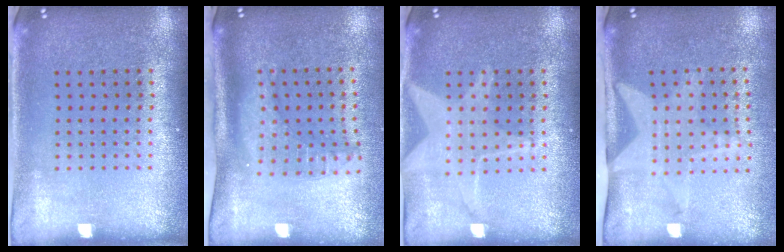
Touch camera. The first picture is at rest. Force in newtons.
{"total": 2.1, "press": 1.6, "slide": 1.5}
{"total": 2.7, "press": 2.7, "slide": 0.4}
{"total": 2.1, "press": 1.5, "slide": 1.5}